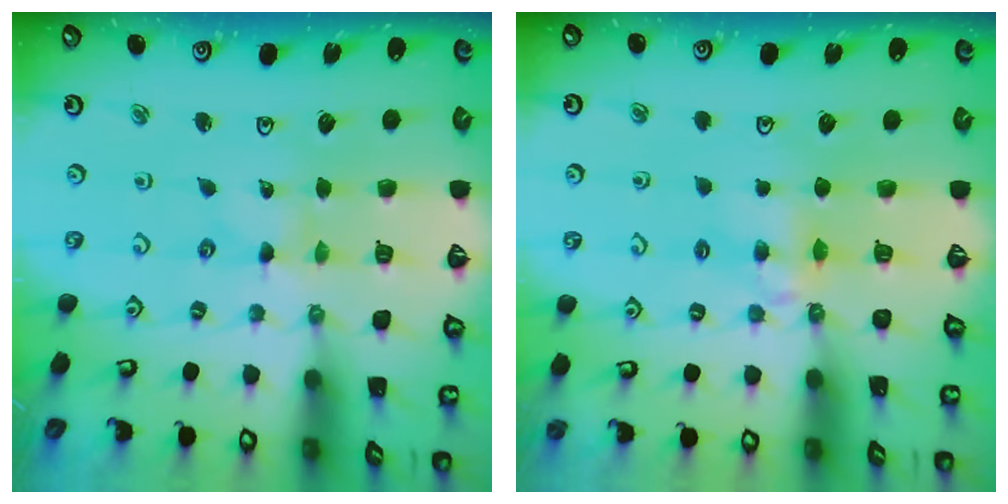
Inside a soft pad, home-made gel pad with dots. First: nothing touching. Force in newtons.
{"total": 4.6, "press": 4.6, "slide": 0.6}